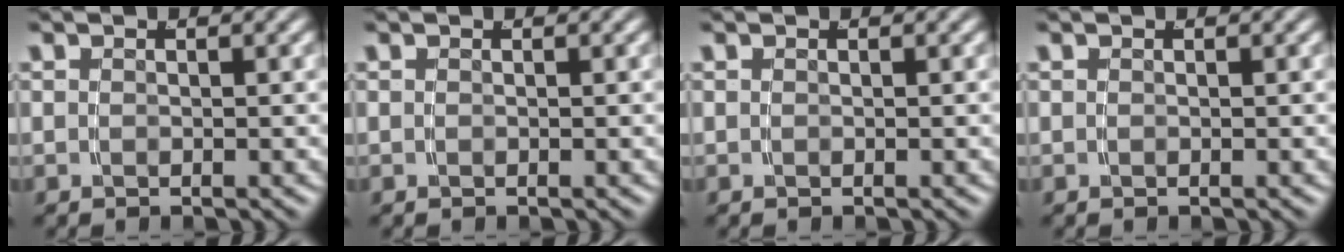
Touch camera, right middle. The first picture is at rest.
{"total": 0.0}
{"total": 0.0}
{"total": 0.0}